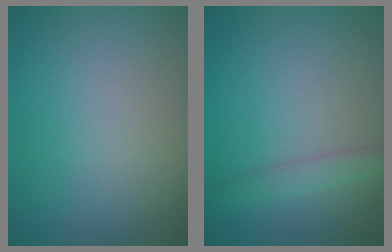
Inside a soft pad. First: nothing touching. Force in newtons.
{"total": 1.7, "press": 1.7, "slide": 0.1}